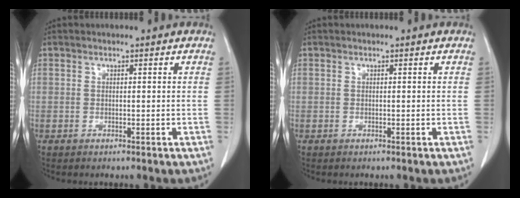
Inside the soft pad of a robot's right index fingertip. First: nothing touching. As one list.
[{"total": 0.0}]